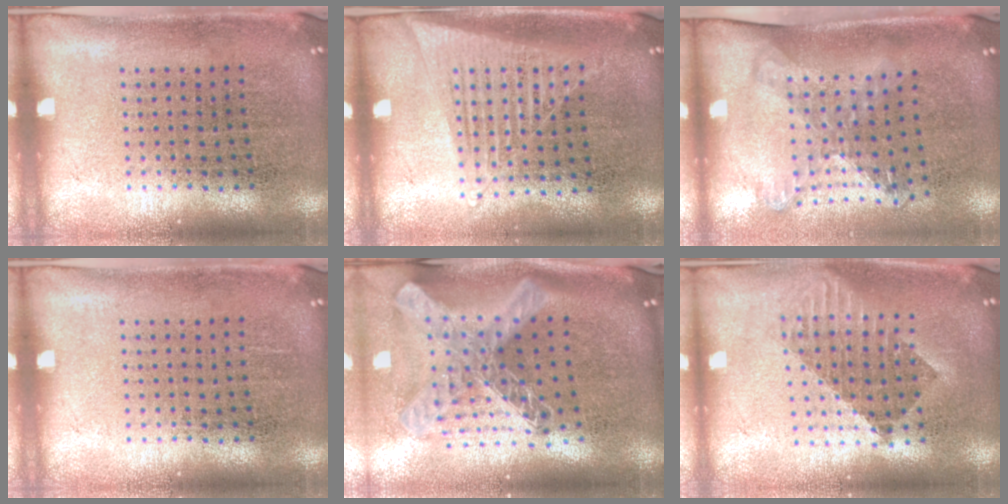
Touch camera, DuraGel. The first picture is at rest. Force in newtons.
{"total": 1.4, "press": 1.3, "slide": 0.6}
{"total": 1.7, "press": 1.3, "slide": 1.1}
{"total": 0.0}
{"total": 2.9, "press": 2.1, "slide": 2.1}
{"total": 1.7, "press": 1.4, "slide": 1.0}